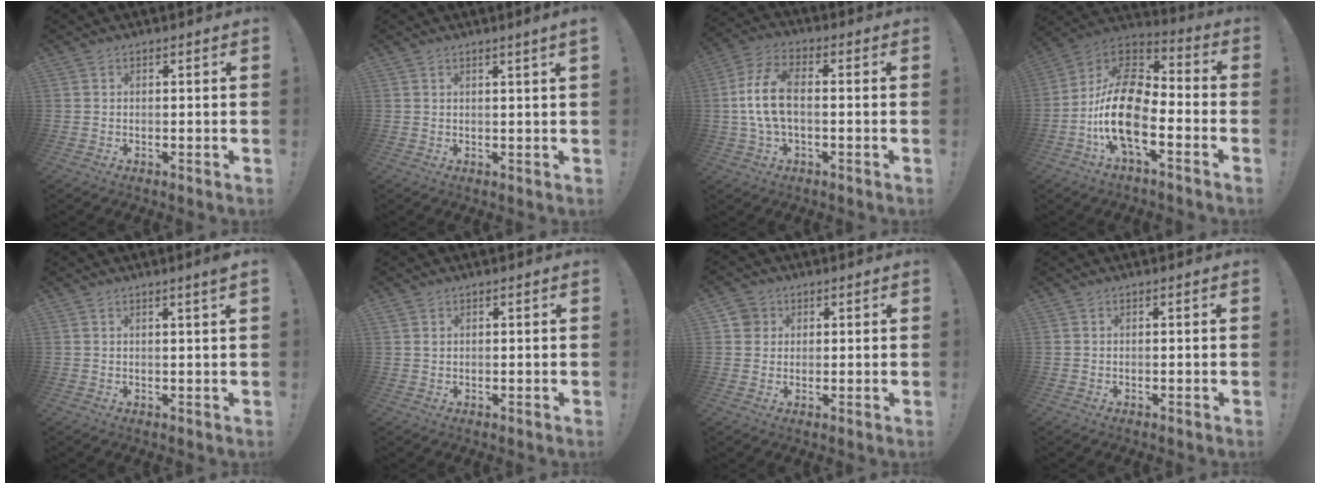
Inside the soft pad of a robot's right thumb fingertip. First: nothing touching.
{"total": 2.0, "force": [1.1, -0.6, 1.5], "torque": [-0.027, -0.003, 0.018]}
{"total": 11.1, "force": [-0.3, 5.6, 9.6], "torque": [-0.209, 0.009, -0.002]}
{"total": 19.2, "force": [-6.0, 9.7, 15.4], "torque": [-0.316, 0.031, -0.097]}
{"total": 2.2, "force": [1.3, -0.4, 1.7], "torque": [-0.027, -0.008, 0.019]}
{"total": 0.8, "force": [0.5, 0.6, 0.3], "torque": [-0.001, -0.002, 0.008]}
{"total": 3.7, "force": [1.4, 3.3, 0.8], "torque": [-0.008, 0.001, 0.025]}
{"total": 0.0}